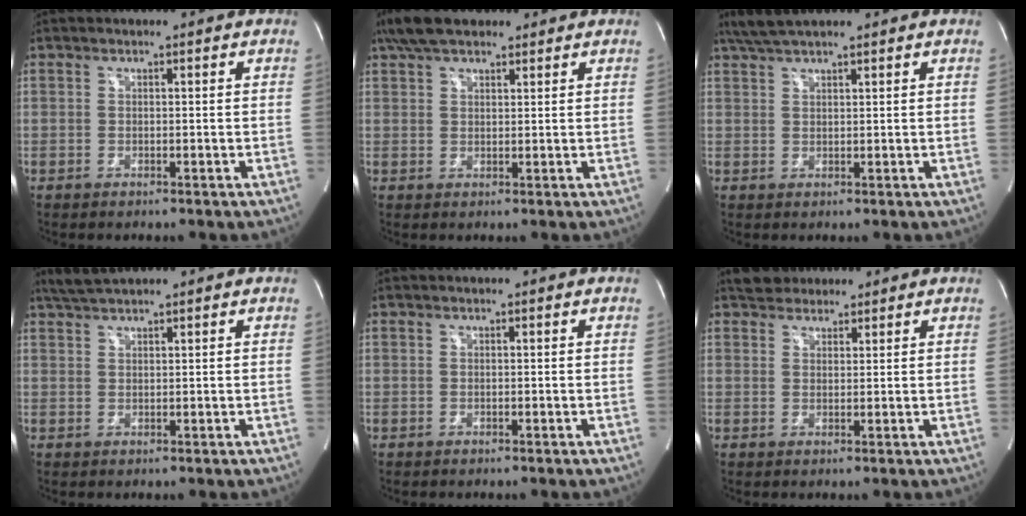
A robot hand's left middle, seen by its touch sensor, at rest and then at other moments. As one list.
[{"total": 7.1, "force": [5.5, 2.7, 3.6], "torque": [-0.075, 0.029, 0.101]}, {"total": 4.9, "force": [4.1, 0.5, 2.6], "torque": [-0.055, 0.023, 0.079]}, {"total": 3.2, "force": [2.9, -0.1, 1.3], "torque": [-0.031, 0.015, 0.059]}, {"total": 0.0}, {"total": 3.9, "force": [3.2, 2.0, 0.8], "torque": [-0.014, 0.021, 0.054]}]